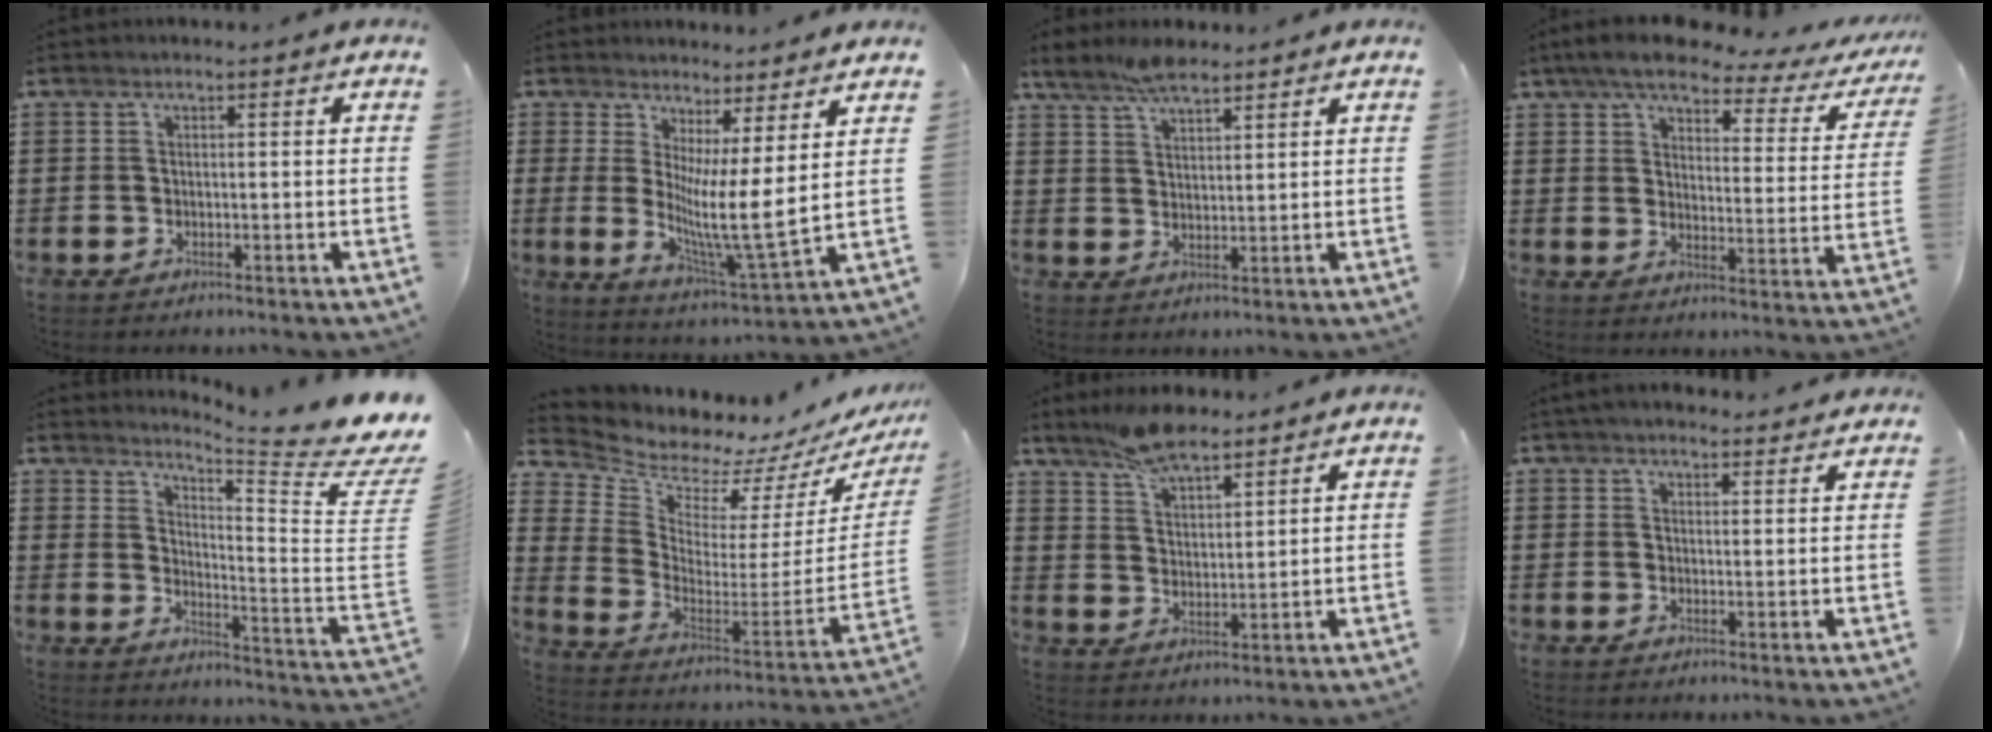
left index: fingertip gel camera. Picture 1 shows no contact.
{"total": 9.0, "force": [2.5, 0.7, 8.6], "torque": [-0.154, -0.041, 0.045]}
{"total": 5.1, "force": [4.3, 1.7, 2.1], "torque": [-0.051, -0.004, 0.080]}
{"total": 6.5, "force": [5.2, 1.5, 3.7], "torque": [-0.088, -0.020, 0.084]}
{"total": 7.0, "force": [6.0, -0.4, 3.6], "torque": [-0.075, -0.064, 0.099]}
{"total": 5.1, "force": [5.1, 0.7, -0.2], "torque": [-0.035, -0.073, 0.083]}
{"total": 7.0, "force": [6.1, 2.0, 2.8], "torque": [-0.071, -0.008, 0.115]}
{"total": 2.8, "force": [2.6, 0.9, 0.6], "torque": [-0.018, 0.000, 0.051]}